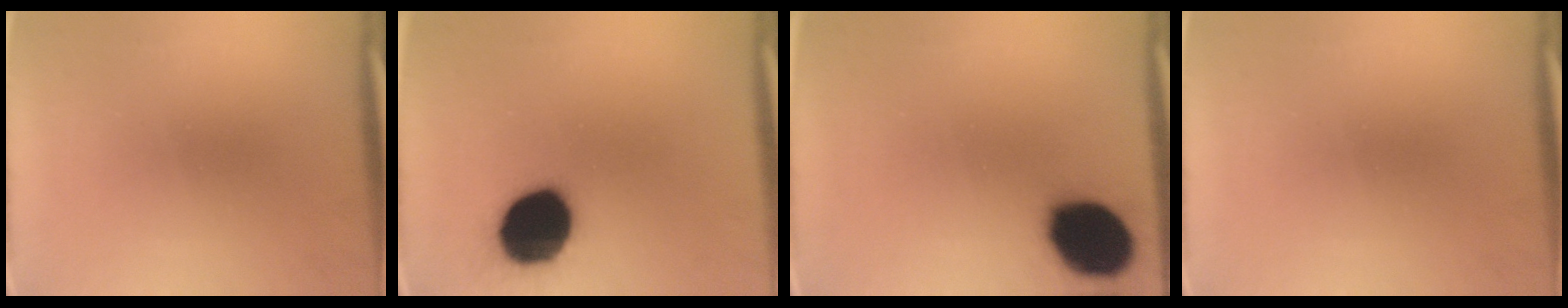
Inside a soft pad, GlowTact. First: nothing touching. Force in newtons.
{"total": 19.3}
{"total": 17.4}
{"total": 0.0}